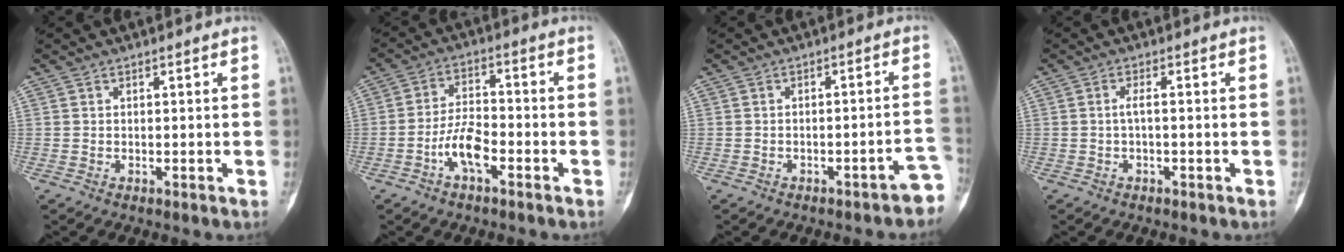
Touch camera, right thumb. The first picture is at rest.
{"total": 7.1, "force": [-3.2, 3.1, 5.5], "torque": [-0.100, 0.028, -0.062]}
{"total": 5.2, "force": [-3.5, 1.5, 3.6], "torque": [-0.024, 0.035, -0.039]}
{"total": 1.5, "force": [-0.3, 0.2, 1.4], "torque": [-0.030, 0.006, -0.006]}